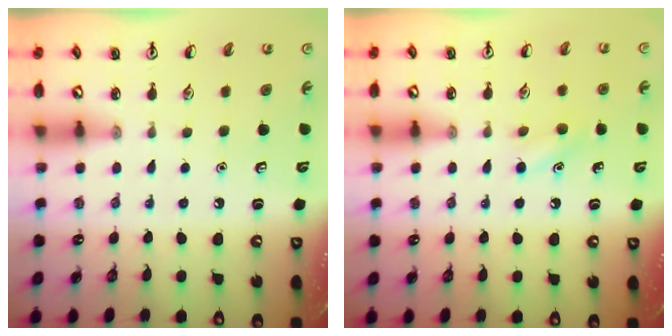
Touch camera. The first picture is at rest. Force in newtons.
{"total": 6.8, "press": 6.4, "slide": 2.3}